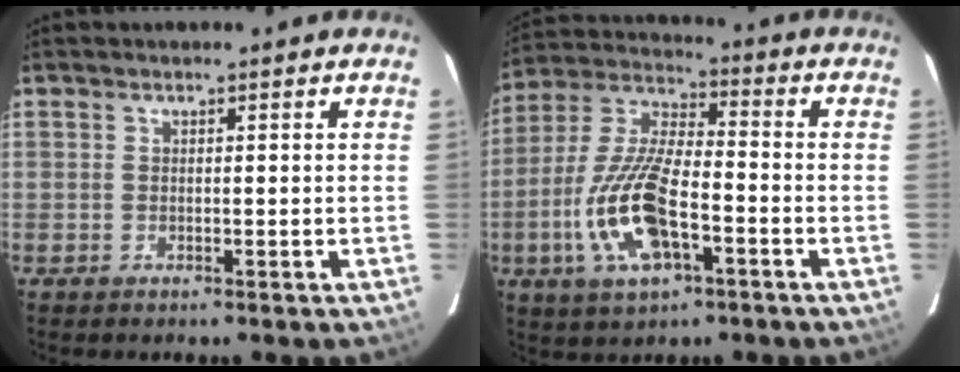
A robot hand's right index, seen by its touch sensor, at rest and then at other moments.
{"total": 16.1, "force": [-5.6, 6.1, 13.8], "torque": [-0.297, -0.008, -0.105]}